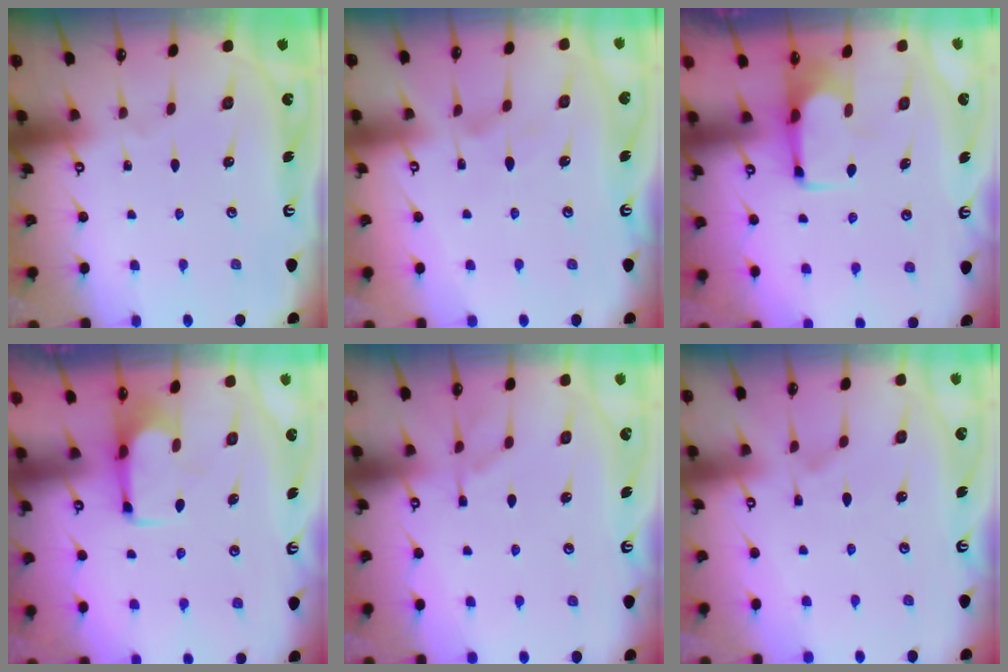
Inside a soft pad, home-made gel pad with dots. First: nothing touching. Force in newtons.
{"total": 1.5, "press": 1.3, "slide": 0.6}
{"total": 1.7, "press": 1.6, "slide": 0.6}
{"total": 2.4, "press": 2.2, "slide": 1.1}
{"total": 1.1, "press": 0.0, "slide": 1.1}
{"total": 2.4, "press": 2.1, "slide": 1.1}